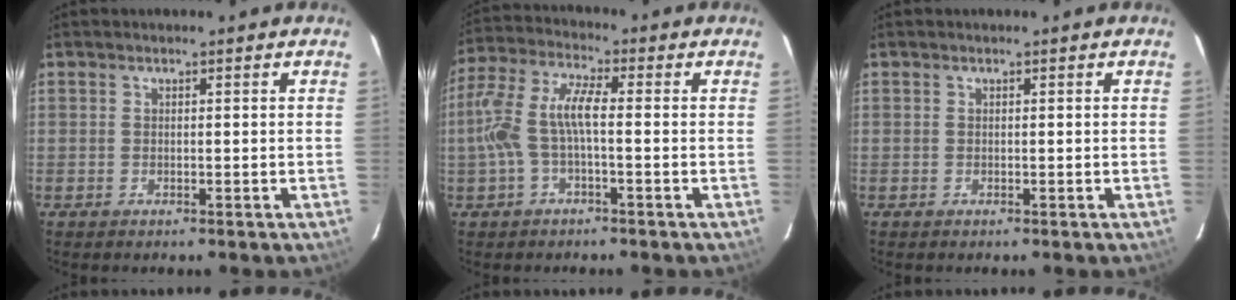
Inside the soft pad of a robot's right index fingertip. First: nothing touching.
{"total": 8.8, "force": [-1.6, 2.5, 8.3], "torque": [-0.187, 0.010, -0.028]}
{"total": 0.0}